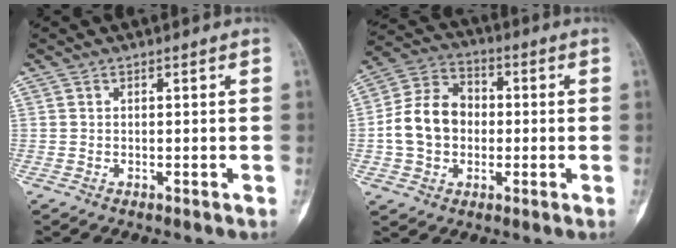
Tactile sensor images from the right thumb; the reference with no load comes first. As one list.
[{"total": 12.2, "force": [-0.8, 9.7, 7.4], "torque": [-0.118, 0.032, -0.022]}]